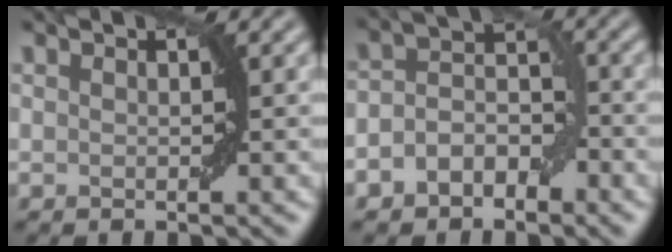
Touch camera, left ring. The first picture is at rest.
{"total": 3.9, "force": [-2.0, 2.7, 2.1], "torque": [-0.028, 0.006, -0.042]}